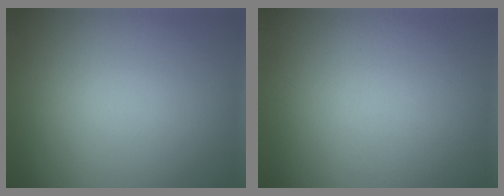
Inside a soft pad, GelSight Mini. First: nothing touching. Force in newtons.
{"total": 0.0}